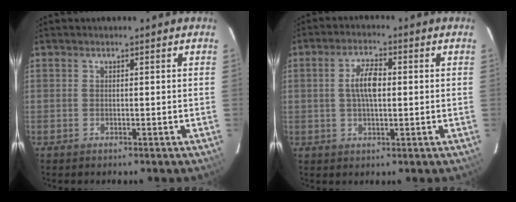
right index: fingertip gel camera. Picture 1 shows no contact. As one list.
[{"total": 5.6, "force": [0.4, 2.2, 5.2], "torque": [-0.098, 0.010, 0.009]}]